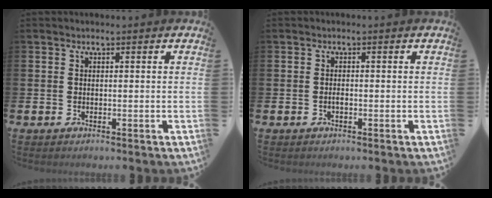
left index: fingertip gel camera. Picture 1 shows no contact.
{"total": 0.7, "force": [-0.3, 0.3, 0.6], "torque": [-0.010, -0.001, -0.006]}